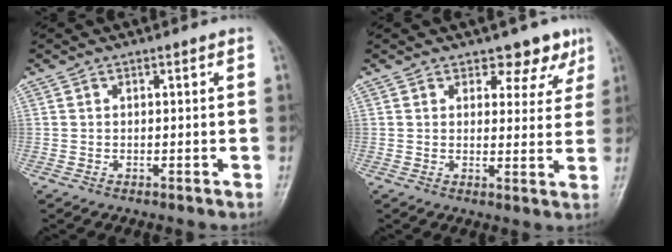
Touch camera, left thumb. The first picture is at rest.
{"total": 5.8, "force": [4.3, 3.4, 1.9], "torque": [0.011, -0.027, 0.047]}